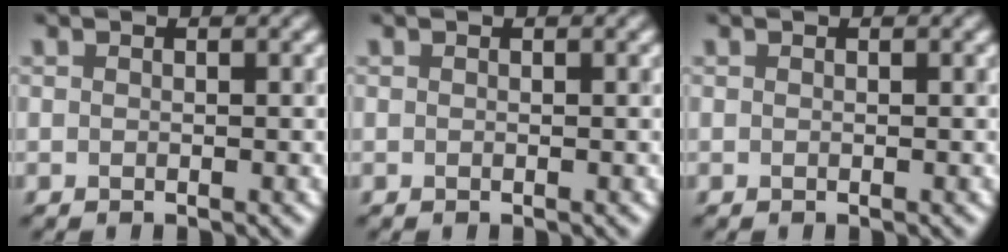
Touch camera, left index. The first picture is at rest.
{"total": 0.0}
{"total": 0.0}